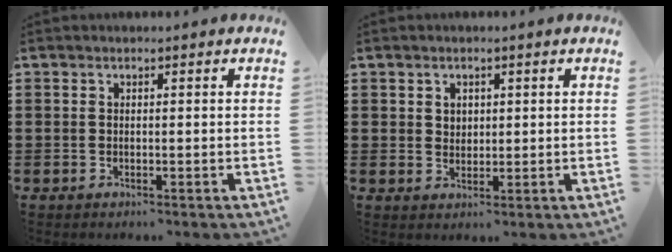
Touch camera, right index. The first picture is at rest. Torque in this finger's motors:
{"motor_torque": [-0.17, 0.34, 0.01, 0.00]}